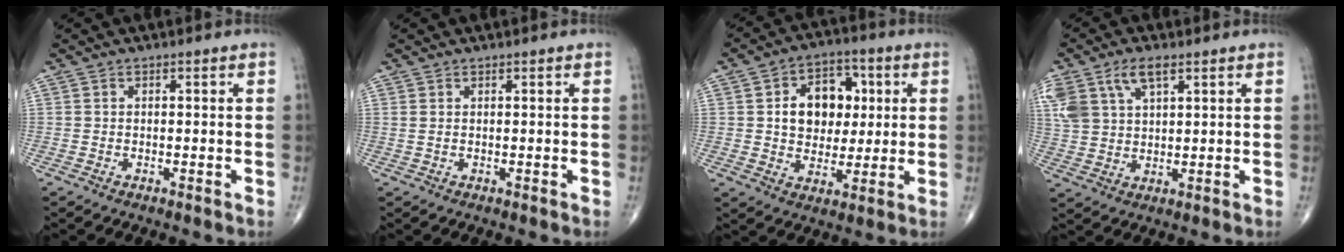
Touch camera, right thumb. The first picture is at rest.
{"total": 0.8, "force": [0.3, 0.2, 0.7], "torque": [-0.026, 0.007, 0.010]}
{"total": 12.5, "force": [2.1, 9.4, 8.0], "torque": [-0.075, 0.008, 0.035]}
{"total": 10.9, "force": [5.4, 5.8, 7.5], "torque": [-0.166, -0.003, 0.110]}